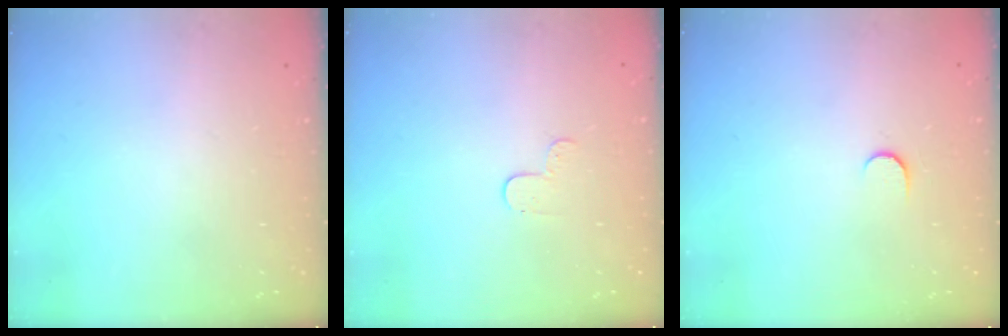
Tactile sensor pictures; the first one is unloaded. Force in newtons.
{"total": 3.0, "press": 3.0, "slide": 0.3}
{"total": 3.4, "press": 3.4, "slide": 0.4}